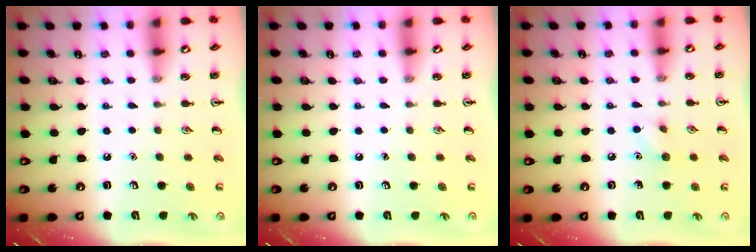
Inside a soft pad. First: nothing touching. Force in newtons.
{"total": 0.0}
{"total": 6.3, "press": 6.0, "slide": 2.0}